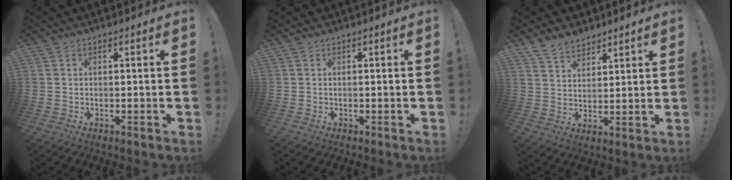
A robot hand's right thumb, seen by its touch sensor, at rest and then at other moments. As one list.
[{"total": 0.0}, {"total": 7.7, "force": [6.3, 3.9, 2.0], "torque": [-0.043, -0.037, 0.124]}]